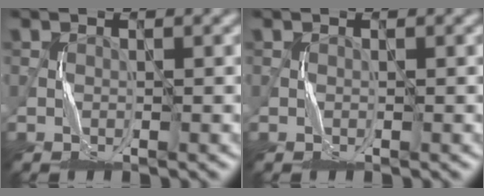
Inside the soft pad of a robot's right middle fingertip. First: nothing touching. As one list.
[{"total": 0.0}]